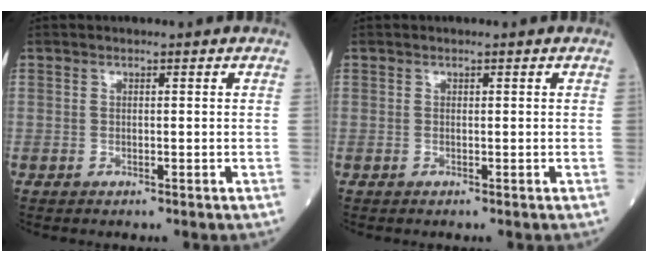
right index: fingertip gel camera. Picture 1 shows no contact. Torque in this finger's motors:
{"motor_torque": [-0.03, -0.04, -0.03, -0.01]}